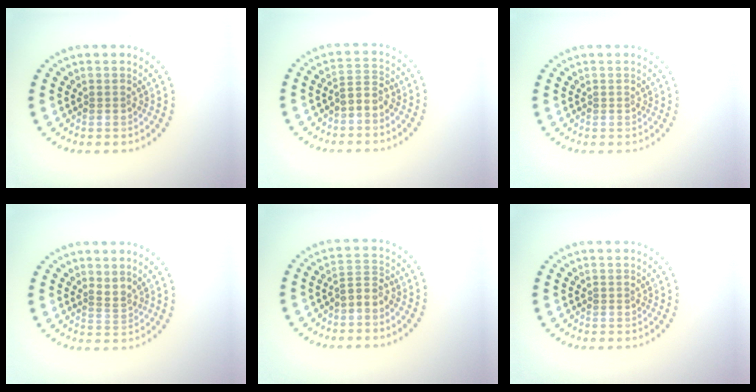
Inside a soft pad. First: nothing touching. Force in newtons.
{"total": 1.9, "press": 1.4, "slide": 1.3}
{"total": 0.0}
{"total": 1.1, "press": 0.5, "slide": 0.9}
{"total": 2.1, "press": 1.6, "slide": 1.4}
{"total": 0.0}